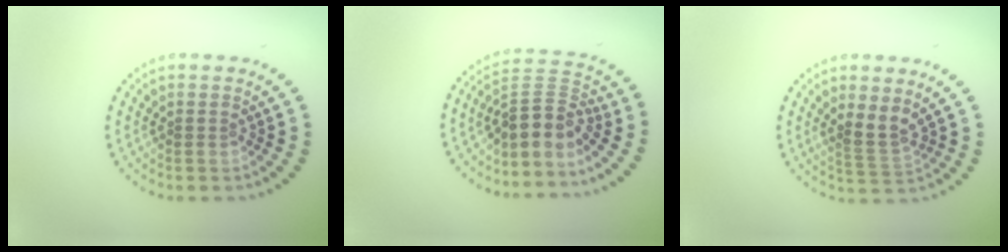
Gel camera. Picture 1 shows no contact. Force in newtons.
{"total": 3.5, "press": 2.6, "slide": 2.4}
{"total": 2.2, "press": 1.9, "slide": 1.3}